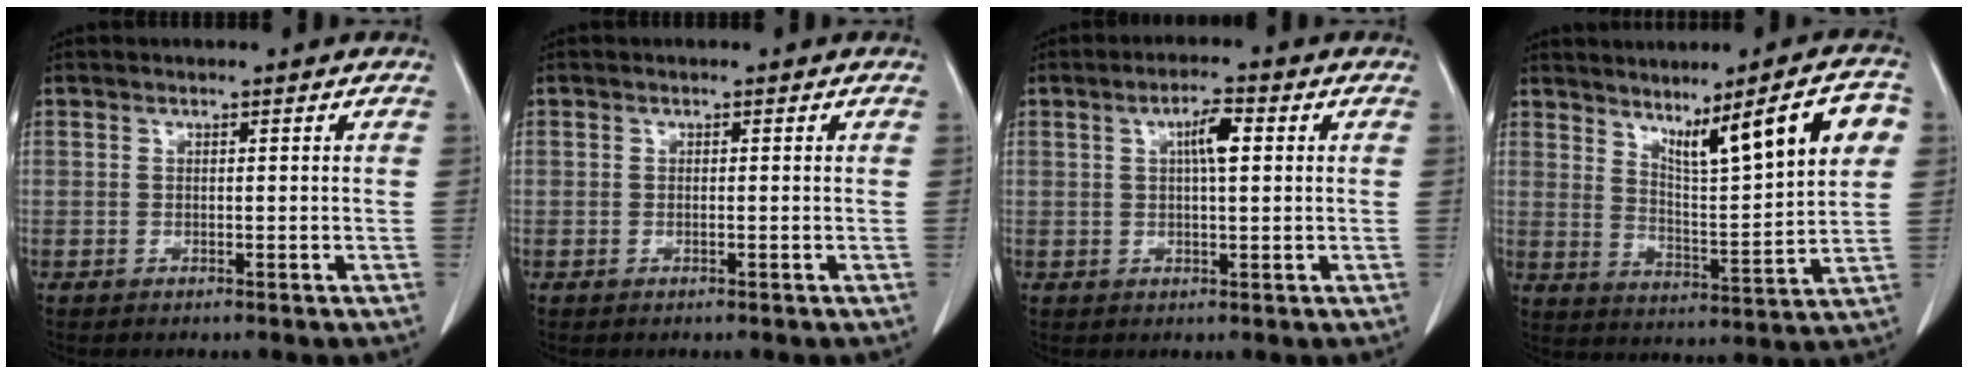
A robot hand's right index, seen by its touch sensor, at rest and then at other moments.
{"total": 0.0}
{"total": 4.3, "force": [1.1, 0.8, 4.0], "torque": [-0.071, 0.008, 0.017]}
{"total": 13.1, "force": [5.9, 1.1, 11.6], "torque": [-0.176, 0.007, 0.099]}